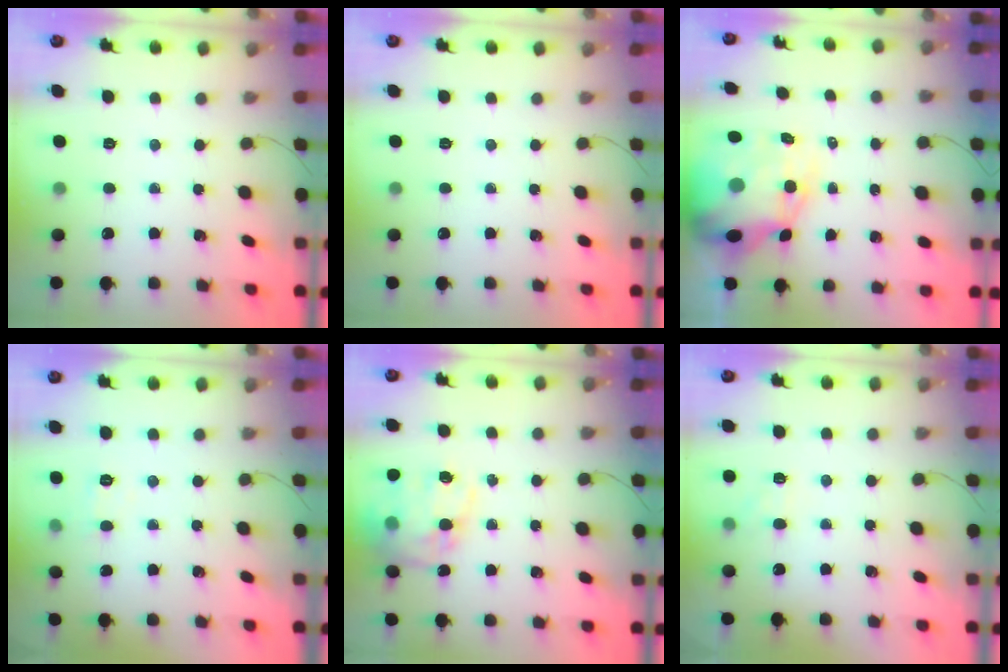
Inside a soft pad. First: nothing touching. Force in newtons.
{"total": 0.0}
{"total": 13.6, "press": 13.1, "slide": 3.9}
{"total": 4.3, "press": 4.0, "slide": 1.5}
{"total": 17.7, "press": 17.3, "slide": 3.9}
{"total": 5.3, "press": 5.1, "slide": 1.4}